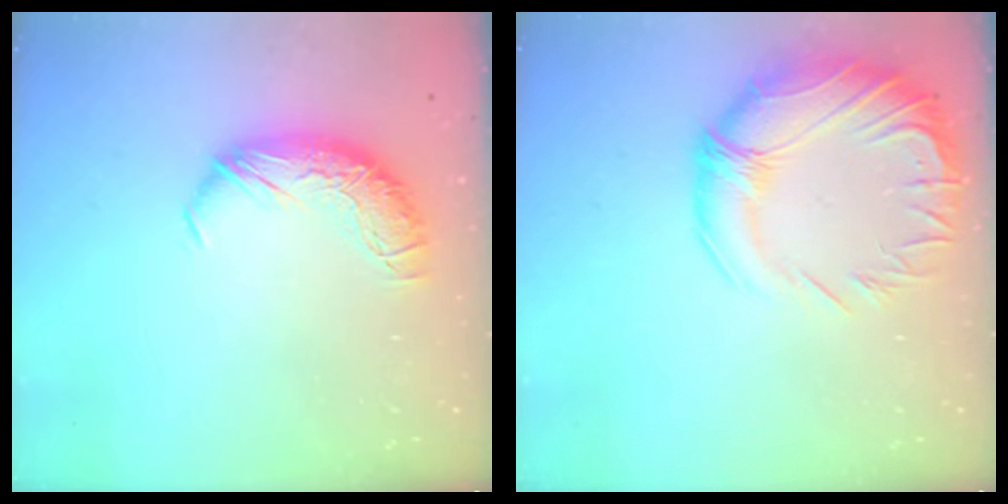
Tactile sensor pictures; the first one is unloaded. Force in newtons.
{"total": 5.4, "press": 4.7, "slide": 2.6}